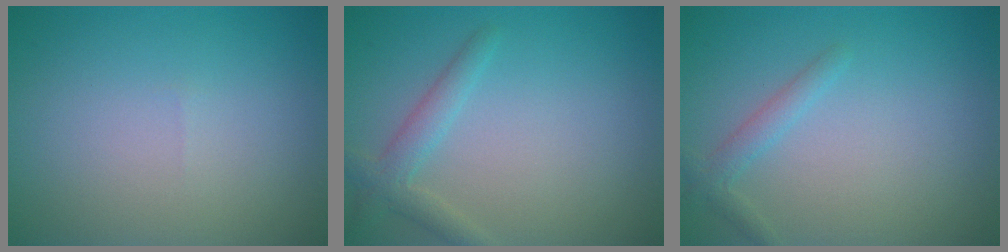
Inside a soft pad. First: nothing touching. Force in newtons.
{"total": 2.4, "press": 2.3, "slide": 0.1}
{"total": 1.6, "press": 1.6, "slide": 0.1}